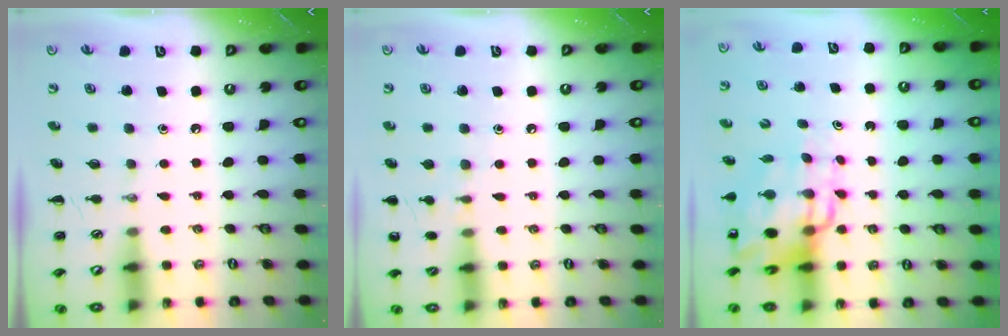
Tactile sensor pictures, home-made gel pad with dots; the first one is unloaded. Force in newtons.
{"total": 5.8, "press": 5.6, "slide": 1.5}
{"total": 12.1, "press": 11.6, "slide": 3.3}